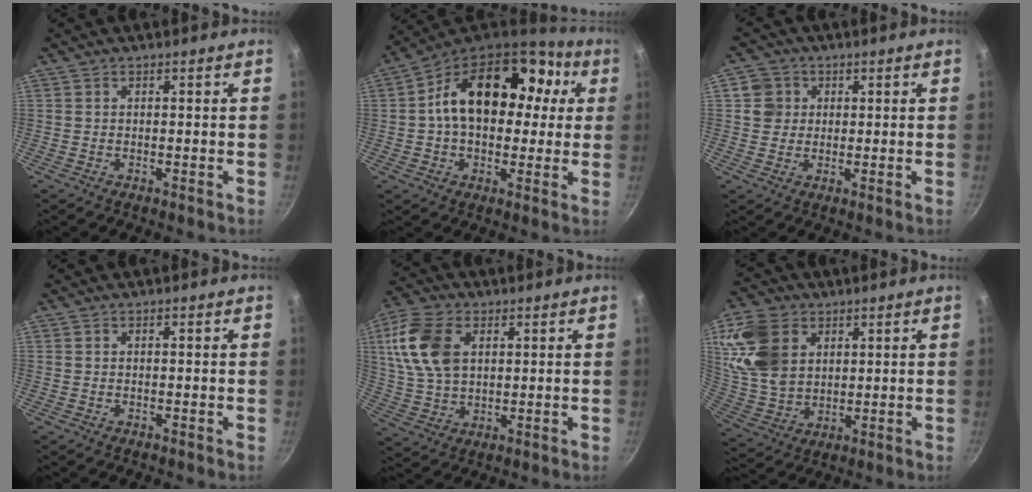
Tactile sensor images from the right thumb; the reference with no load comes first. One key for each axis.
{"total": 22.3, "fx": 4.0, "fy": 15.3, "fz": 15.7, "tx": -0.229, "ty": 0.039, "tz": 0.050}
{"total": 4.6, "fx": 1.1, "fy": 4.4, "fz": 1.0, "tx": 0.013, "ty": 0.006, "tz": 0.015}
{"total": 0.0}
{"total": 13.3, "fx": 3.8, "fy": 8.5, "fz": 9.5, "tx": -0.176, "ty": -0.003, "tz": 0.074}
{"total": 15.1, "fx": 5.3, "fy": 10.7, "fz": 9.3, "tx": -0.168, "ty": -0.012, "tz": 0.115}